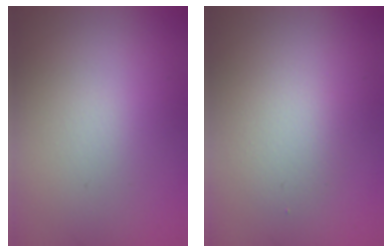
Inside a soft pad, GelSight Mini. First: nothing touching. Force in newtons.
{"total": 2.1, "press": 2.1, "slide": 0.0}